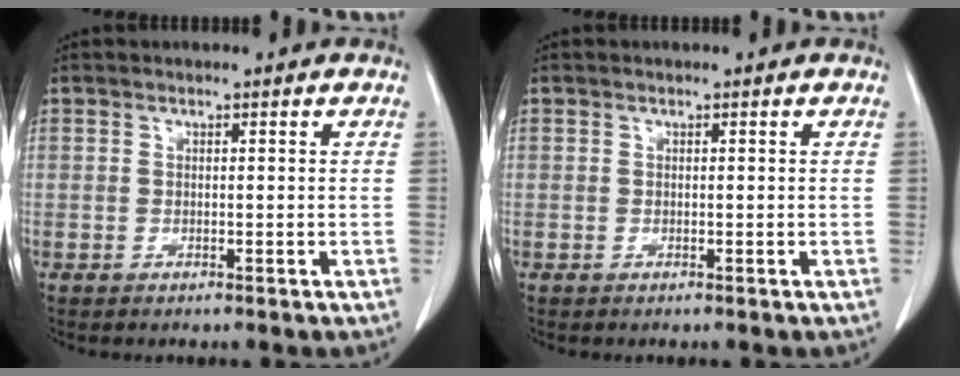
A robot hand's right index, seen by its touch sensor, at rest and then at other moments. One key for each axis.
{"total": 0.0}